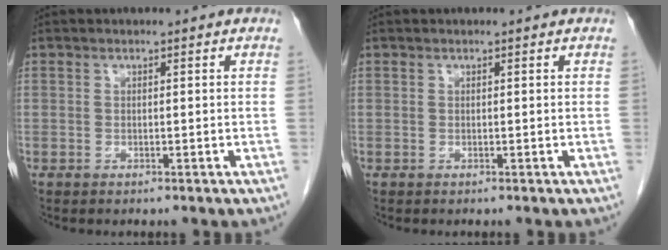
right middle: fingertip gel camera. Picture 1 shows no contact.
{"total": 0.0}